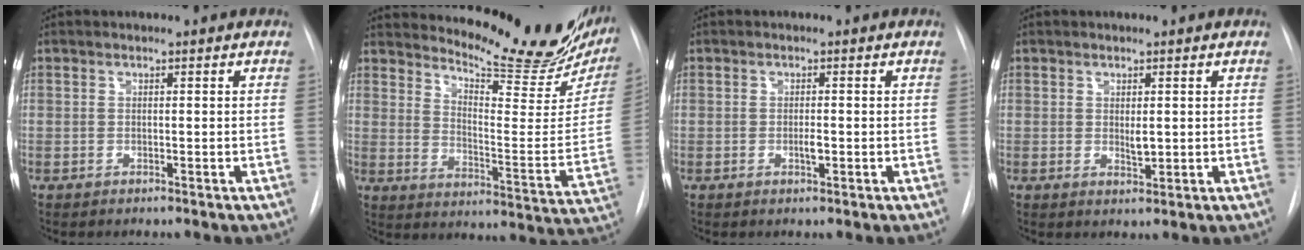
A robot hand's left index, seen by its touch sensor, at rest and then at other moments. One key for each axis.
{"total": 21.6, "fx": 19.2, "fy": 4.7, "fz": 8.6, "tx": -0.125, "ty": -0.076, "tz": 0.241}
{"total": 1.2, "fx": -0.3, "fy": 0.3, "fz": 1.1, "tx": -0.022, "ty": -0.001, "tz": -0.005}
{"total": 1.6, "fx": 0.3, "fy": 0.6, "fz": 1.5, "tx": -0.026, "ty": -0.006, "tz": 0.010}